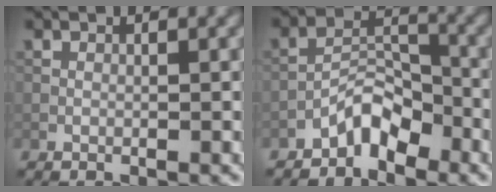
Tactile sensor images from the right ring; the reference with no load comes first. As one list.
[{"total": 3.4, "force": [-2.7, 1.4, 1.6], "torque": [-0.023, 0.018, -0.053]}]